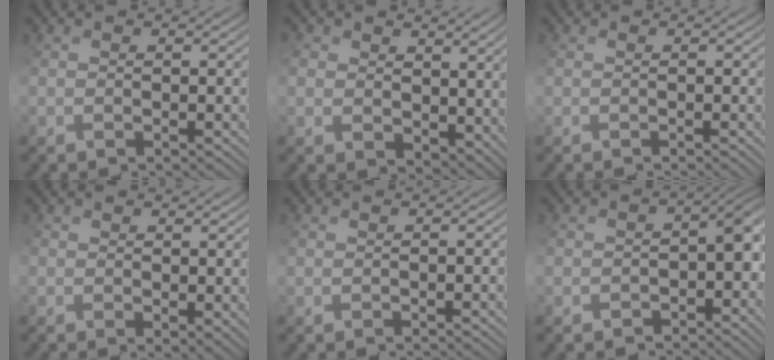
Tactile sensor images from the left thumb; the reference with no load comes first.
{"total": 7.0, "force": [2.6, 5.4, 3.5], "torque": [-0.107, -0.013, 0.065]}
{"total": 1.7, "force": [-0.5, 0.3, 1.6], "torque": [-0.018, -0.004, 0.009]}
{"total": 3.5, "force": [-0.4, 1.8, 2.9], "torque": [-0.067, -0.014, -0.002]}
{"total": 1.2, "force": [-0.4, 0.2, 1.1], "torque": [-0.009, 0.000, 0.009]}
{"total": 5.3, "force": [-2.6, 3.1, 3.4], "torque": [-0.045, -0.015, -0.040]}